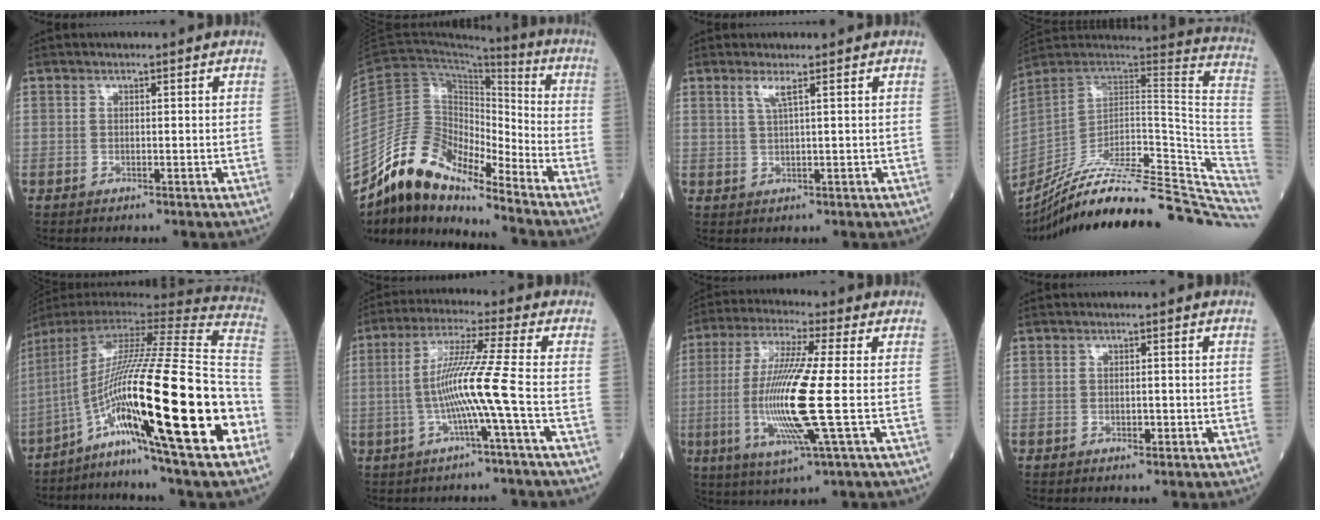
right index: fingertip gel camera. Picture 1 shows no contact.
{"total": 13.0, "force": [-11.6, 3.4, 4.7], "torque": [-0.090, 0.042, -0.214]}
{"total": 2.0, "force": [1.1, -0.4, 1.6], "torque": [-0.040, -0.002, 0.026]}
{"total": 32.4, "force": [-28.6, 3.2, 14.9], "torque": [-0.126, -0.014, -0.405]}
{"total": 31.4, "force": [-10.2, 0.6, 29.6], "torque": [-0.463, -0.032, -0.192]}
{"total": 8.9, "force": [-1.9, -2.1, 8.5], "torque": [-0.170, 0.009, -0.034]}
{"total": 14.3, "force": [-1.8, -0.4, 14.2], "torque": [-0.296, -0.014, -0.042]}
{"total": 0.9, "force": [-0.3, 0.4, 0.8], "torque": [-0.015, 0.000, -0.001]}